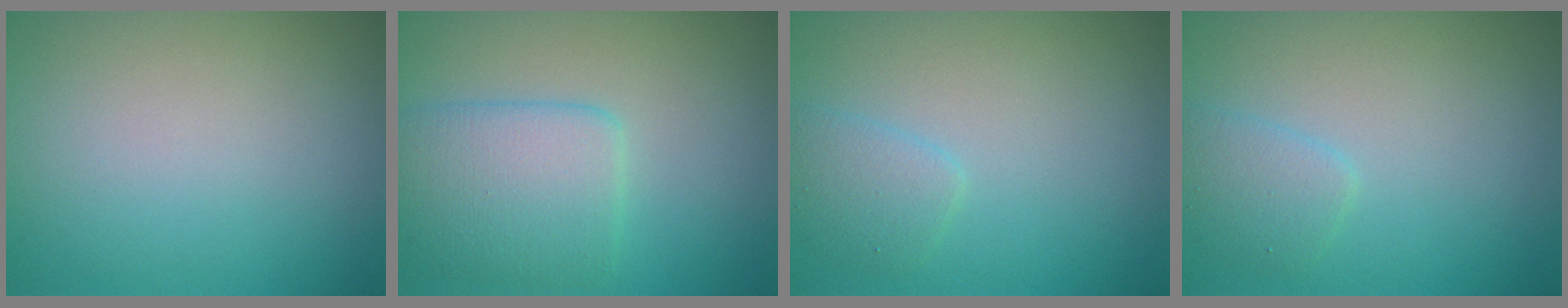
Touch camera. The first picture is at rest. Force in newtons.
{"total": 4.4, "press": 4.4, "slide": 0.2}
{"total": 1.7, "press": 1.7, "slide": 0.0}
{"total": 1.7, "press": 1.7, "slide": 0.0}